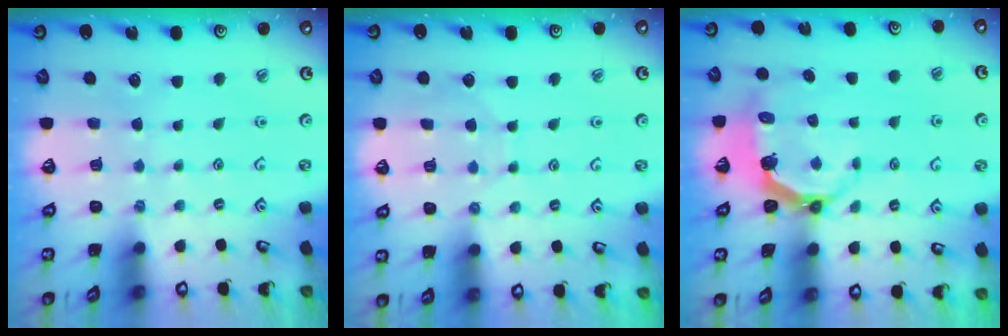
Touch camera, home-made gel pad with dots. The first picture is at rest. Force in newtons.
{"total": 5.2, "press": 5.2, "slide": 0.7}
{"total": 5.2, "press": 3.8, "slide": 3.5}